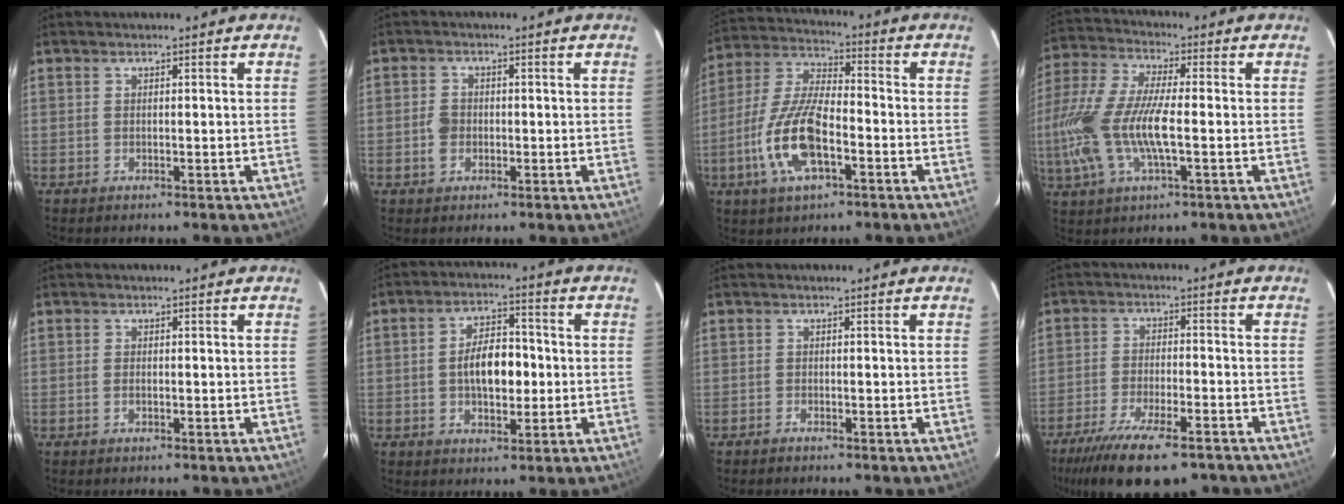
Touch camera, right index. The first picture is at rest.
{"total": 3.0, "force": [-0.7, 2.5, 1.5], "torque": [-0.032, 0.005, -0.013]}
{"total": 14.3, "force": [-5.2, 5.3, 12.2], "torque": [-0.265, -0.004, -0.101]}
{"total": 17.7, "force": [-2.9, 5.6, 16.6], "torque": [-0.345, -0.008, -0.061]}
{"total": 0.9, "force": [-0.3, 0.5, 0.7], "torque": [-0.015, 0.000, -0.006]}
{"total": 8.6, "force": [-0.7, 4.6, 7.3], "torque": [-0.129, 0.015, -0.008]}
{"total": 0.7, "force": [-0.6, 0.2, 0.2], "torque": [-0.006, 0.002, -0.013]}
{"total": 15.8, "force": [-11.6, 4.7, 9.6], "torque": [-0.200, -0.042, -0.188]}